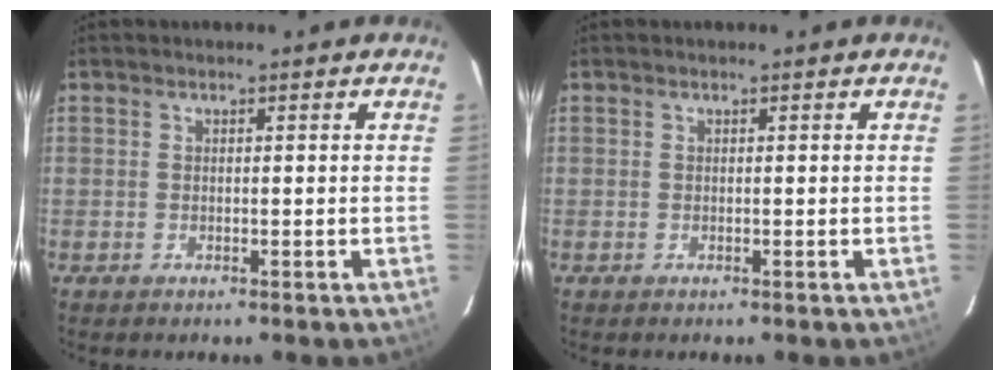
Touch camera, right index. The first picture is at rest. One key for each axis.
{"total": 0.0}